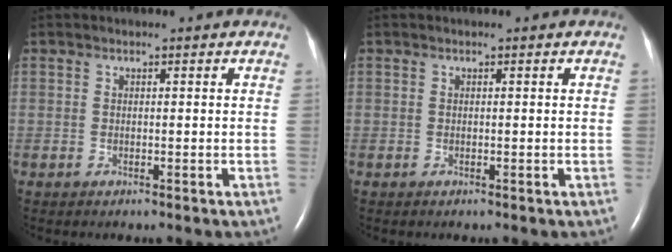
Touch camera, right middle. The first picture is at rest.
{"total": 0.0}